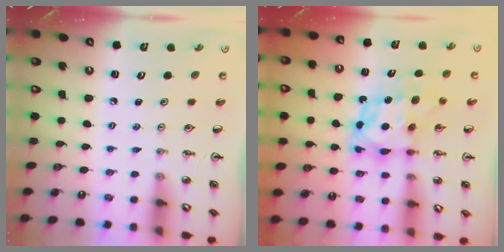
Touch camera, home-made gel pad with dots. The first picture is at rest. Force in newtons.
{"total": 7.1, "press": 7.1, "slide": 0.9}